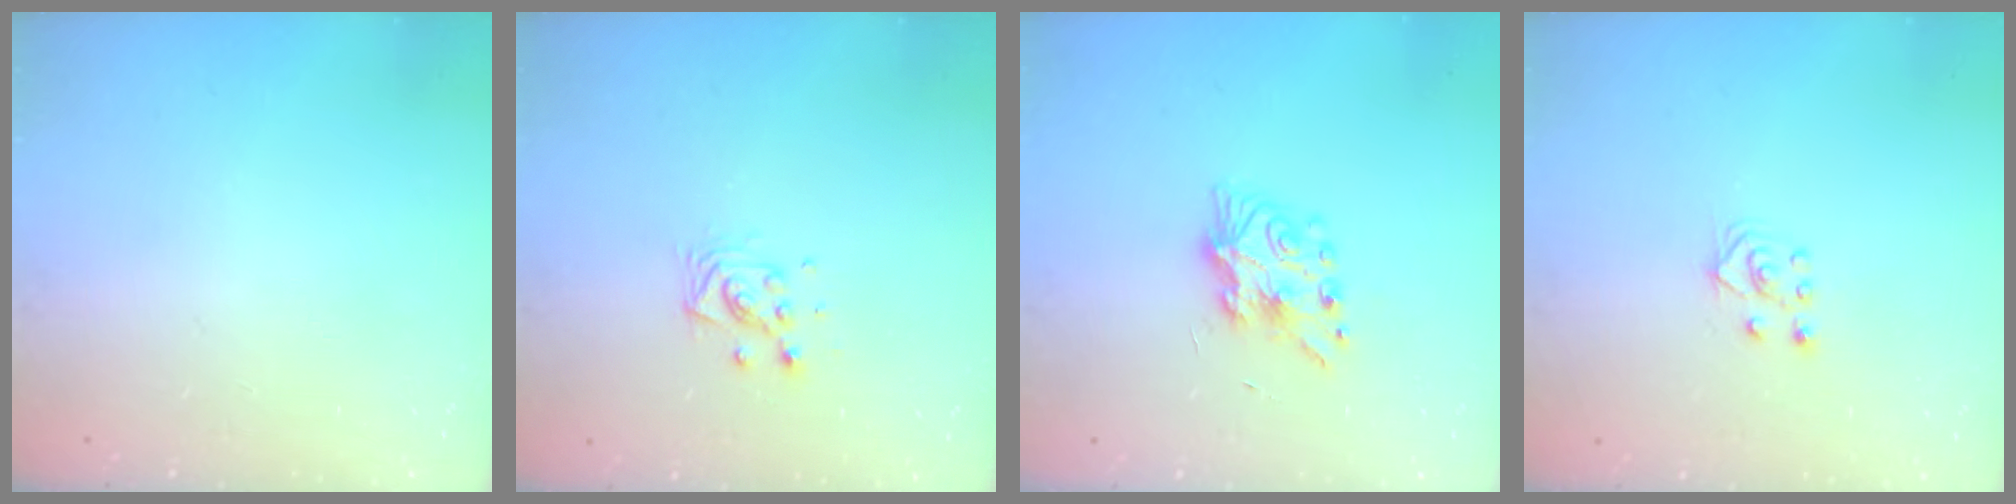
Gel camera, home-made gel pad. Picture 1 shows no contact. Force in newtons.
{"total": 6.3, "press": 6.3, "slide": 0.3}
{"total": 7.6, "press": 7.6, "slide": 0.6}
{"total": 4.1, "press": 4.1, "slide": 0.7}